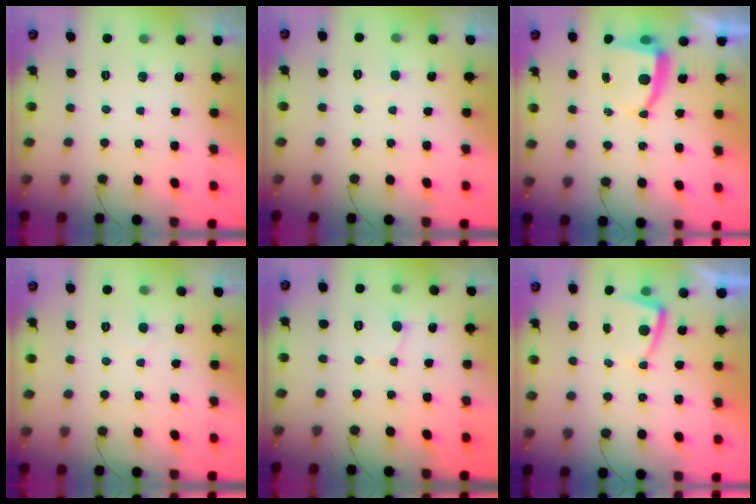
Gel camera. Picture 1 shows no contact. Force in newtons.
{"total": 1.7, "press": 1.7, "slide": 0.1}
{"total": 6.0, "press": 5.9, "slide": 0.6}
{"total": 2.7, "press": 2.7, "slide": 0.3}
{"total": 2.8, "press": 2.8, "slide": 0.3}
{"total": 2.8, "press": 2.8, "slide": 0.5}